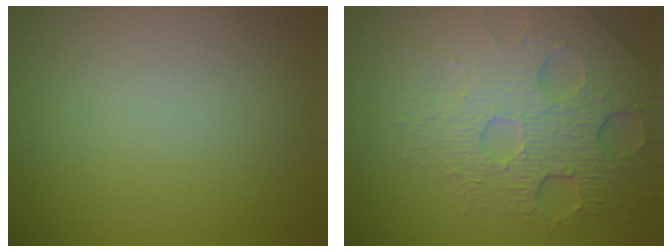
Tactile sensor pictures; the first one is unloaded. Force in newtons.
{"total": 7.9, "press": 5.3, "slide": 5.9}